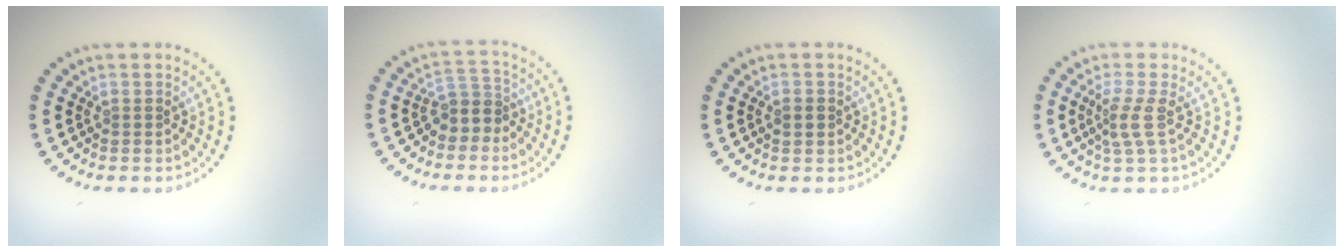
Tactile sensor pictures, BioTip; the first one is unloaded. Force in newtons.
{"total": 2.7, "press": 2.2, "slide": 1.6}
{"total": 1.5, "press": 1.5, "slide": 0.1}
{"total": 2.3, "press": 1.6, "slide": 1.7}